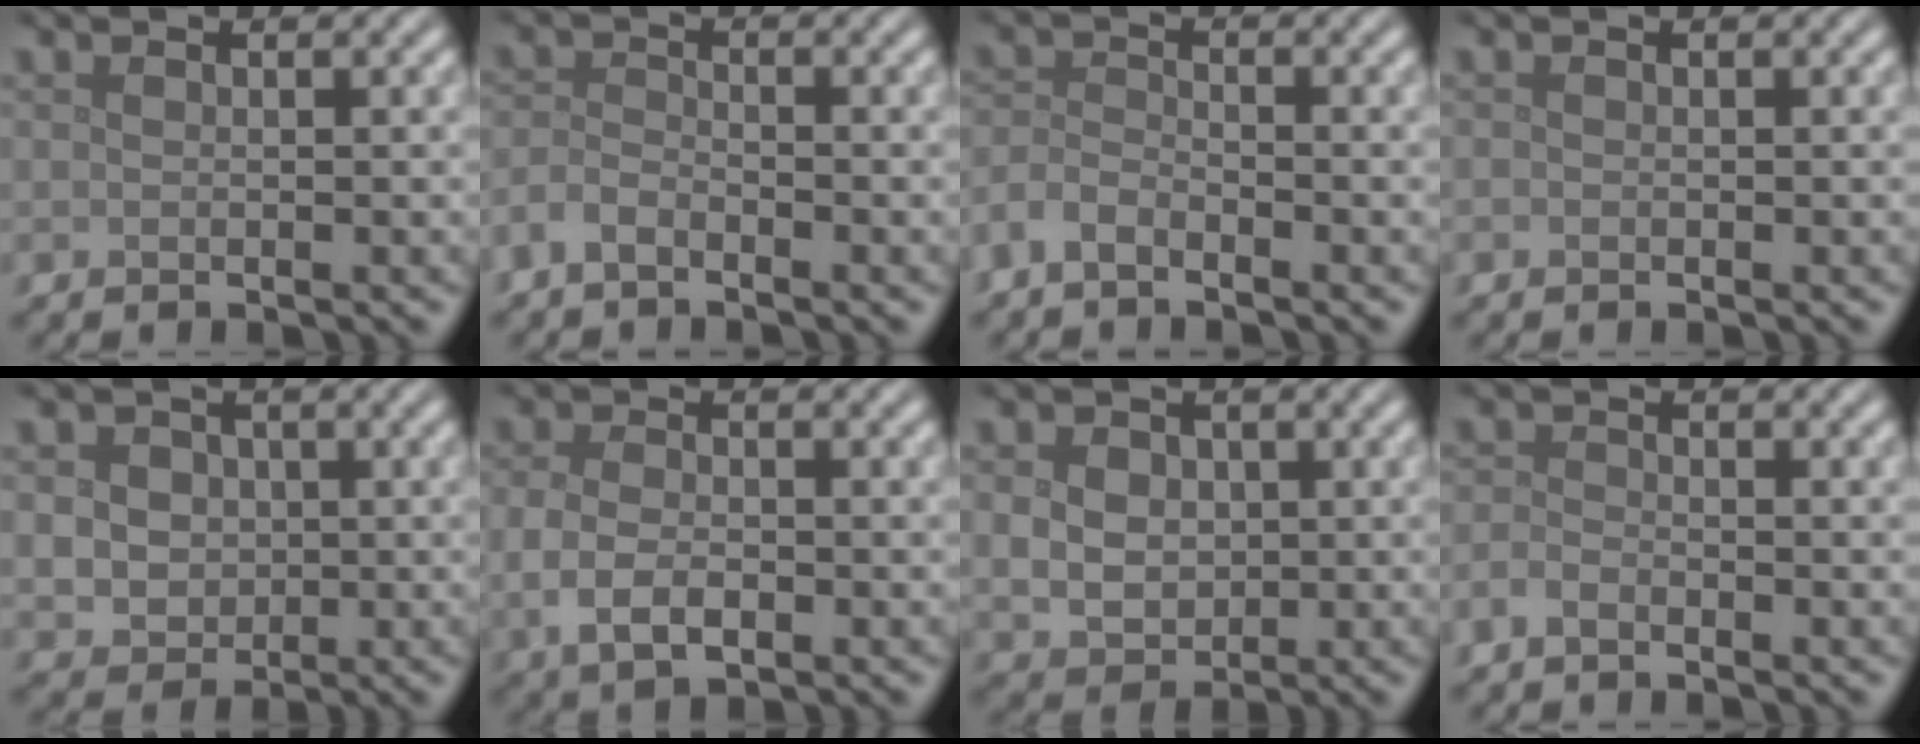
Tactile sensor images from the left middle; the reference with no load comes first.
{"total": 2.0, "force": [-1.6, 0.7, 1.0], "torque": [-0.024, 0.002, -0.039]}
{"total": 2.3, "force": [-1.8, 0.8, 1.2], "torque": [-0.026, 0.002, -0.046]}
{"total": 0.0}
{"total": 5.5, "force": [1.0, 4.6, 2.7], "torque": [-0.045, 0.022, 0.006]}
{"total": 3.4, "force": [-0.8, 2.1, 2.6], "torque": [-0.058, -0.007, -0.014]}
{"total": 5.2, "force": [0.9, 4.3, 2.9], "torque": [-0.050, 0.016, 0.001]}
{"total": 1.3, "force": [-1.0, 0.6, 0.7], "torque": [-0.014, 0.001, -0.024]}